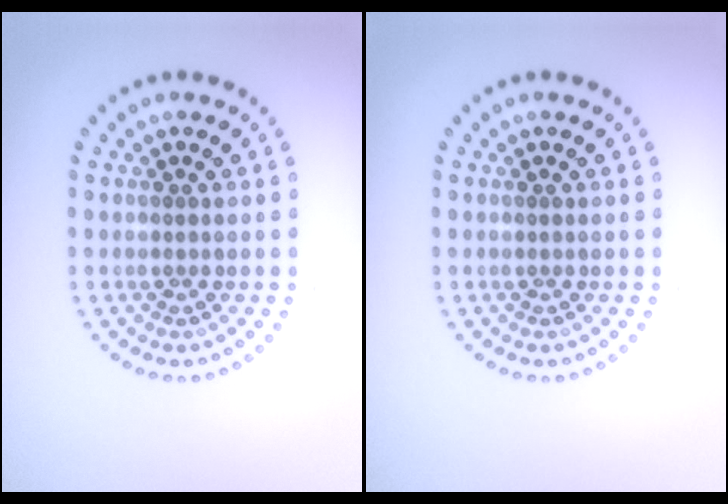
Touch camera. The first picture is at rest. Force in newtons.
{"total": 0.0}